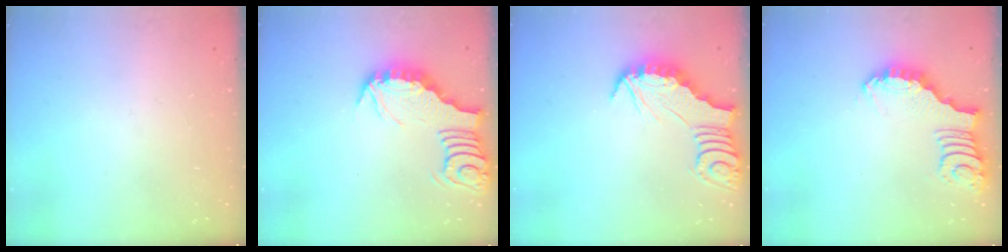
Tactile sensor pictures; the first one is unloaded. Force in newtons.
{"total": 3.6, "press": 3.6, "slide": 0.3}
{"total": 2.7, "press": 2.7, "slide": 0.3}
{"total": 2.9, "press": 2.9, "slide": 0.1}